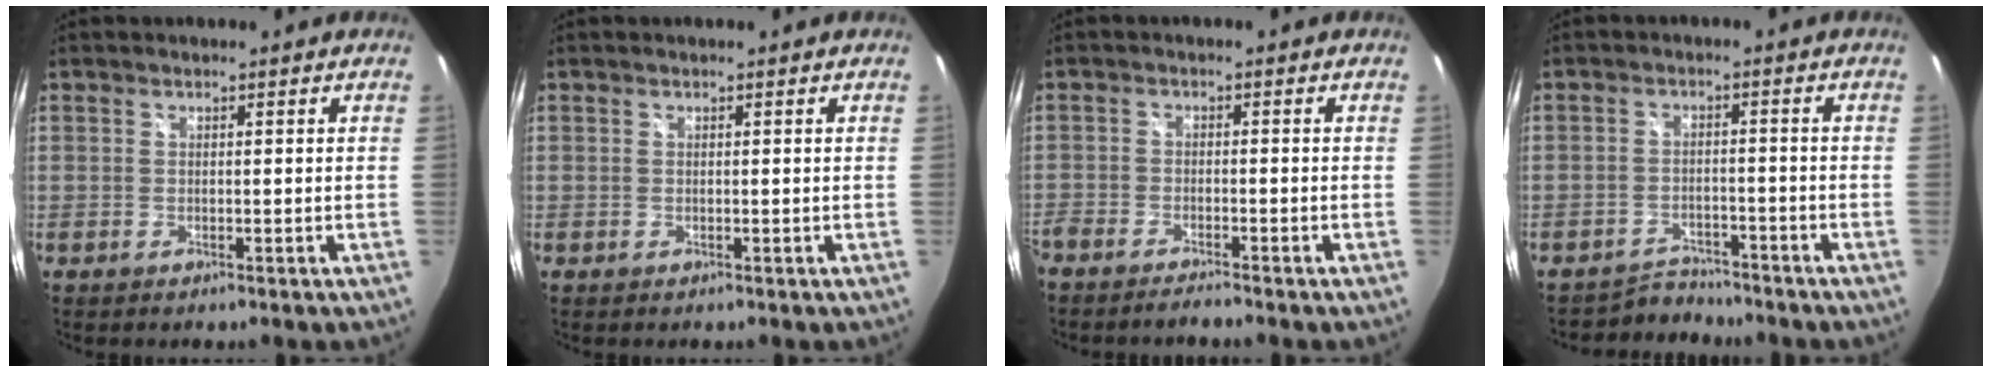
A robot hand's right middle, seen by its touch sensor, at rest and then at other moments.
{"total": 0.0}
{"total": 4.0, "force": [-3.8, 0.4, 1.4], "torque": [-0.047, -0.013, -0.073]}
{"total": 4.9, "force": [-4.6, 1.3, -0.6], "torque": [0.000, 0.004, -0.077]}